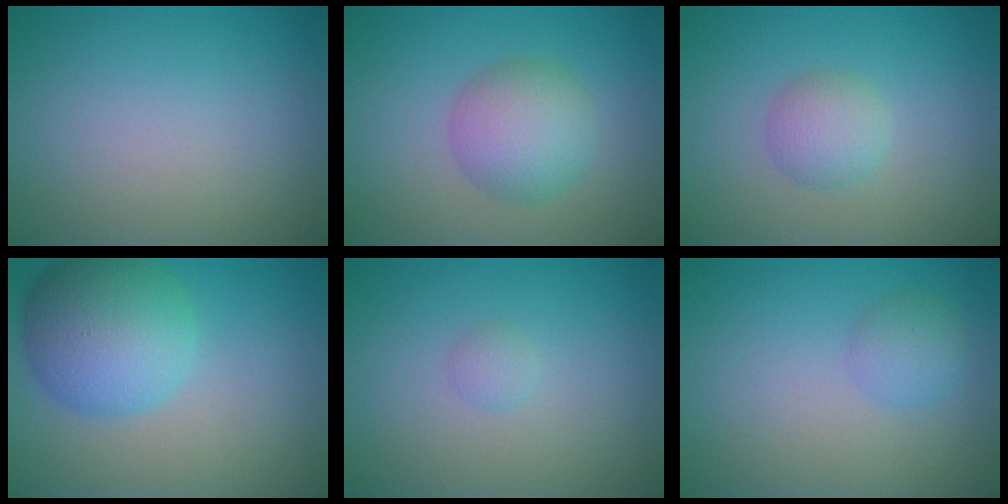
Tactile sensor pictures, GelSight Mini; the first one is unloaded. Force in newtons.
{"total": 4.6, "press": 4.6, "slide": 0.1}
{"total": 2.4, "press": 2.4, "slide": 0.1}
{"total": 7.9, "press": 7.9, "slide": 0.3}
{"total": 0.8, "press": 0.8, "slide": 0.1}
{"total": 2.1, "press": 2.1, "slide": 0.1}